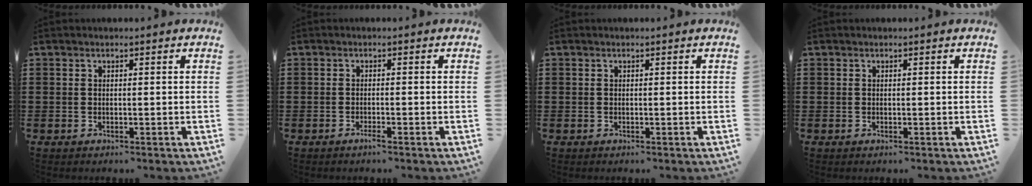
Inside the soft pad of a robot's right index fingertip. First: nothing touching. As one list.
[{"total": 1.2, "force": [-0.8, 0.0, 0.9], "torque": [-0.016, -0.005, -0.014]}, {"total": 0.0}, {"total": 0.0}]